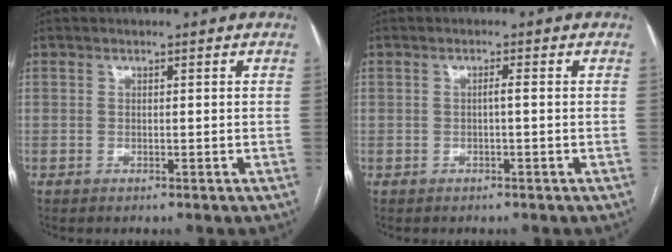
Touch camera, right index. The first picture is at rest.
{"total": 0.9, "force": [-0.1, -0.2, 0.9], "torque": [-0.014, 0.002, -0.002]}